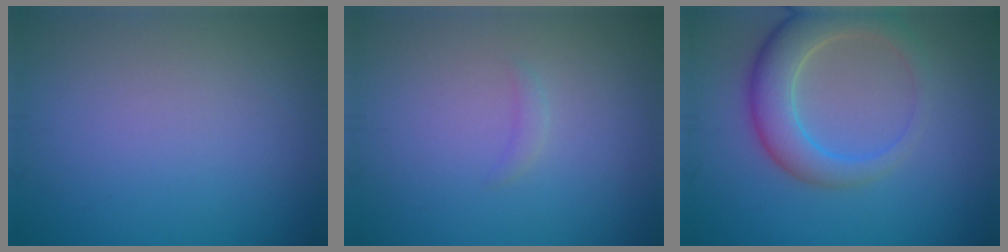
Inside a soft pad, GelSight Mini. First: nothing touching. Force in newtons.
{"total": 0.7, "press": 0.7, "slide": 0.1}
{"total": 5.5, "press": 5.5, "slide": 0.5}